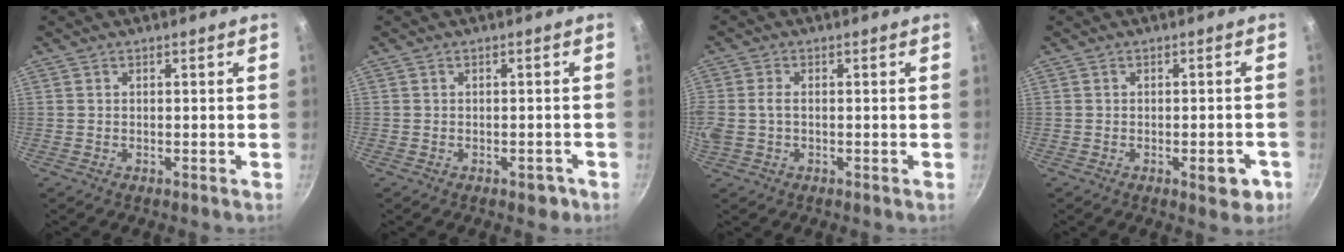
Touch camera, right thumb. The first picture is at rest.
{"total": 3.3, "force": [-1.7, 2.0, 2.1], "torque": [-0.002, 0.010, -0.019]}
{"total": 3.6, "force": [-0.3, 2.7, 2.3], "torque": [-0.067, 0.010, -0.002]}
{"total": 4.5, "force": [-2.0, 1.8, 3.5], "torque": [-0.027, 0.010, -0.022]}